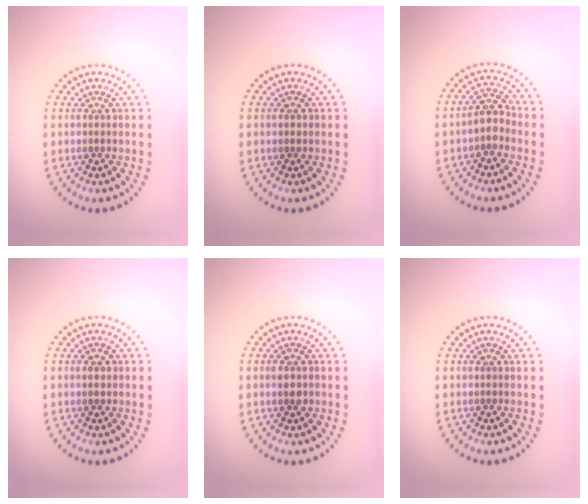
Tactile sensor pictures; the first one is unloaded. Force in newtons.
{"total": 1.0, "press": 1.0, "slide": 0.0}
{"total": 2.4, "press": 2.0, "slide": 1.3}
{"total": 1.3, "press": 1.2, "slide": 0.3}
{"total": 1.8, "press": 1.8, "slide": 0.1}
{"total": 0.0}